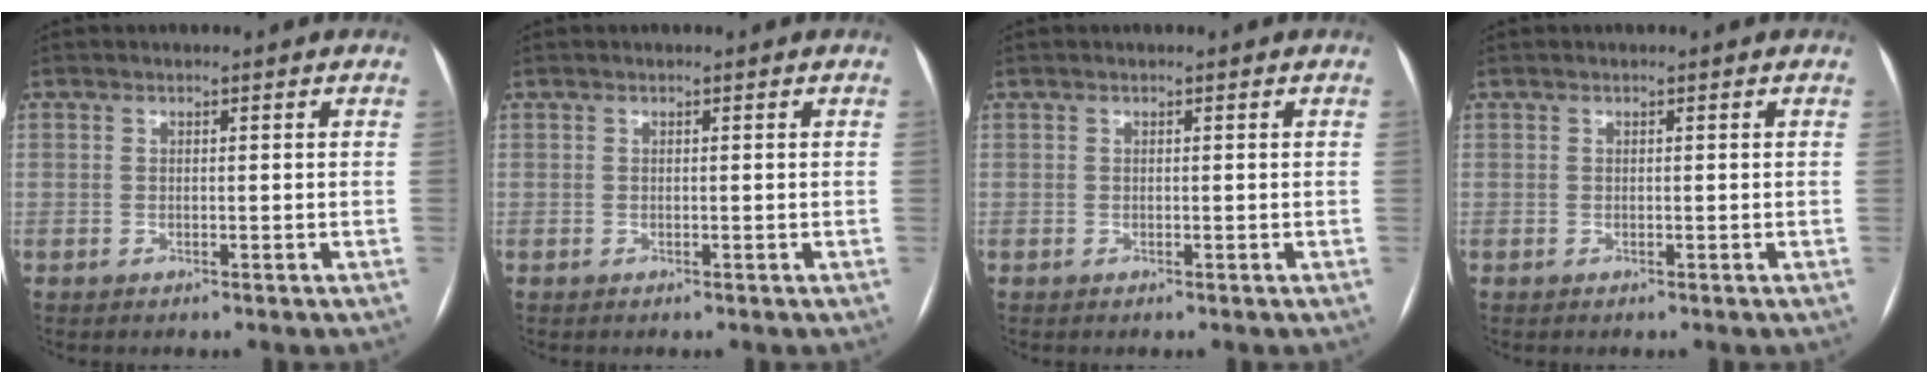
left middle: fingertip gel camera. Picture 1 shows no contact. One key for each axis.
{"total": 0.0}
{"total": 0.0}
{"total": 0.0}